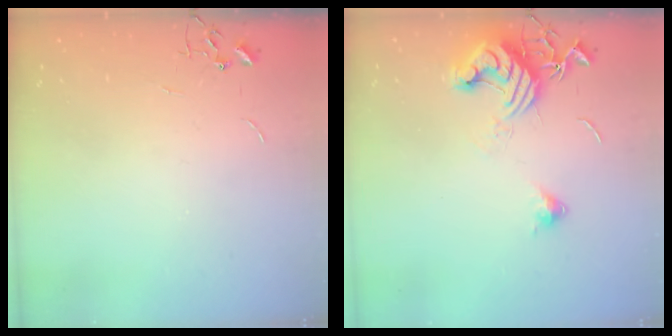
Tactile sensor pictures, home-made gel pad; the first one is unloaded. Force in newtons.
{"total": 12.3, "press": 12.2, "slide": 1.5}